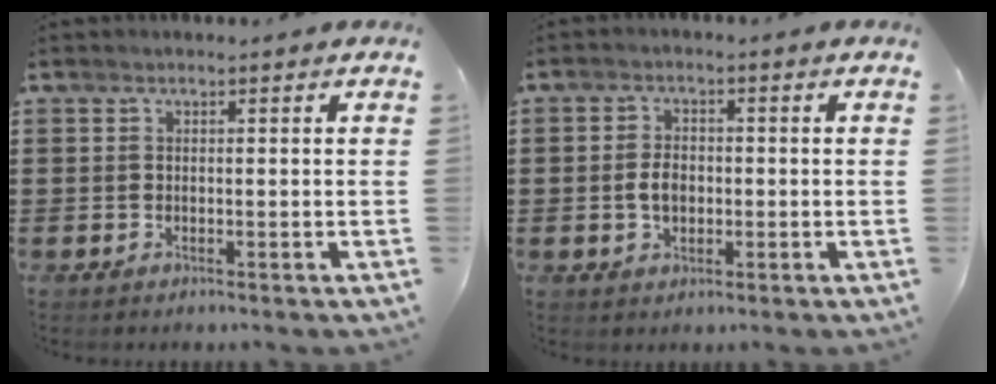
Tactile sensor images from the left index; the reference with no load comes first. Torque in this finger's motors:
{"motor_torque": [0.90, 0.12, 0.43, 0.05]}